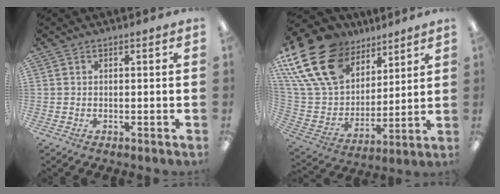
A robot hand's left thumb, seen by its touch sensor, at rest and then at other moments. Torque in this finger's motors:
{"motor_torque": [0.87, 0.87, 1.36, -1.41, 0.59]}